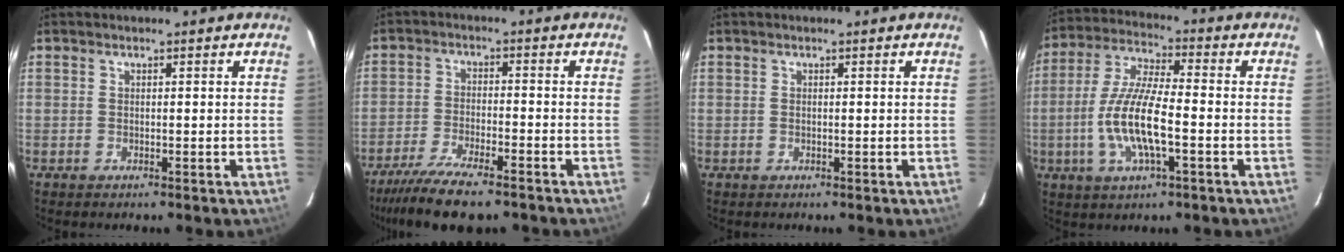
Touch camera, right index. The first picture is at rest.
{"total": 12.3, "force": [-10.0, 2.6, 6.8], "torque": [-0.156, -0.032, -0.175]}
{"total": 0.0}
{"total": 12.9, "force": [-3.2, 3.3, 12.0], "torque": [-0.250, -0.004, -0.065]}